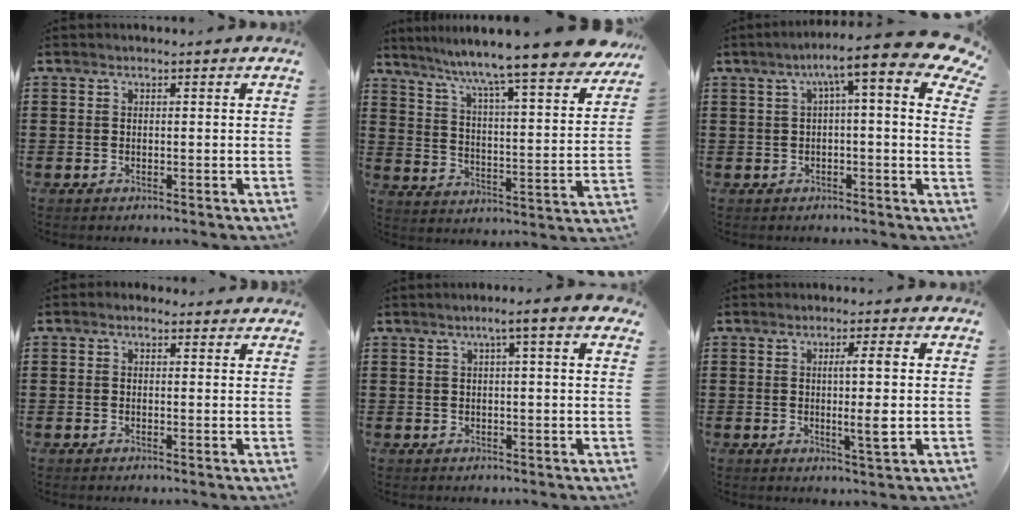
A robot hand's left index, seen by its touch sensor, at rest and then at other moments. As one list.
[{"total": 9.2, "force": [8.0, -1.1, 4.5], "torque": [-0.104, -0.070, 0.122]}, {"total": 8.9, "force": [4.5, 0.7, 7.7], "torque": [-0.133, -0.027, 0.069]}, {"total": 0.9, "force": [0.2, 0.7, 0.5], "torque": [-0.011, 0.005, 0.002]}, {"total": 2.7, "force": [1.0, -0.2, 2.5], "torque": [-0.048, 0.001, 0.016]}, {"total": 5.6, "force": [0.3, 0.1, 5.6], "torque": [-0.082, -0.011, -0.002]}]